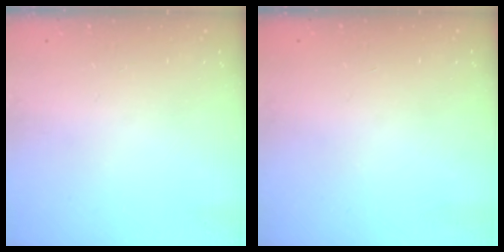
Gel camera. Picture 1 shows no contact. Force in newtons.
{"total": 0.0}